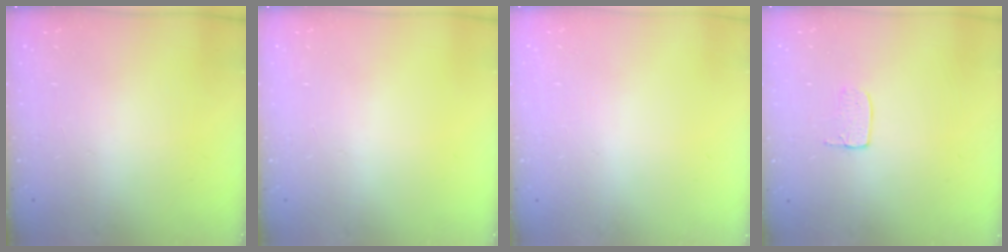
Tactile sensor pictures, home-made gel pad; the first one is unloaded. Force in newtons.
{"total": 0.0}
{"total": 0.0}
{"total": 3.7, "press": 3.7, "slide": 0.2}